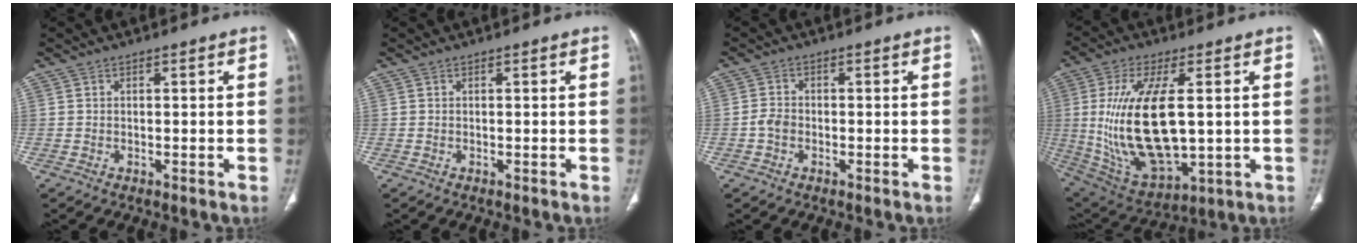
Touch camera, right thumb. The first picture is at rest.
{"total": 0.0}
{"total": 2.4, "force": [-0.8, 1.9, 1.3], "torque": [-0.021, 0.008, -0.021]}
{"total": 20.9, "force": [1.1, 9.6, 18.6], "torque": [-0.366, -0.015, 0.042]}